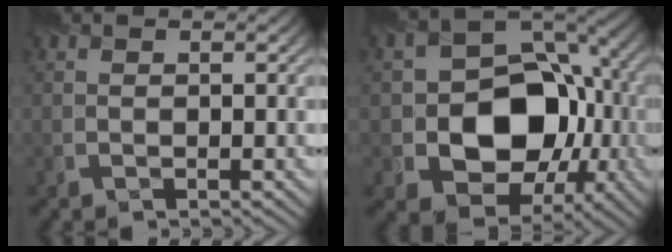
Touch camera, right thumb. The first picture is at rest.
{"total": 14.7, "force": [-2.7, 11.0, 9.2], "torque": [-0.138, -0.021, -0.050]}